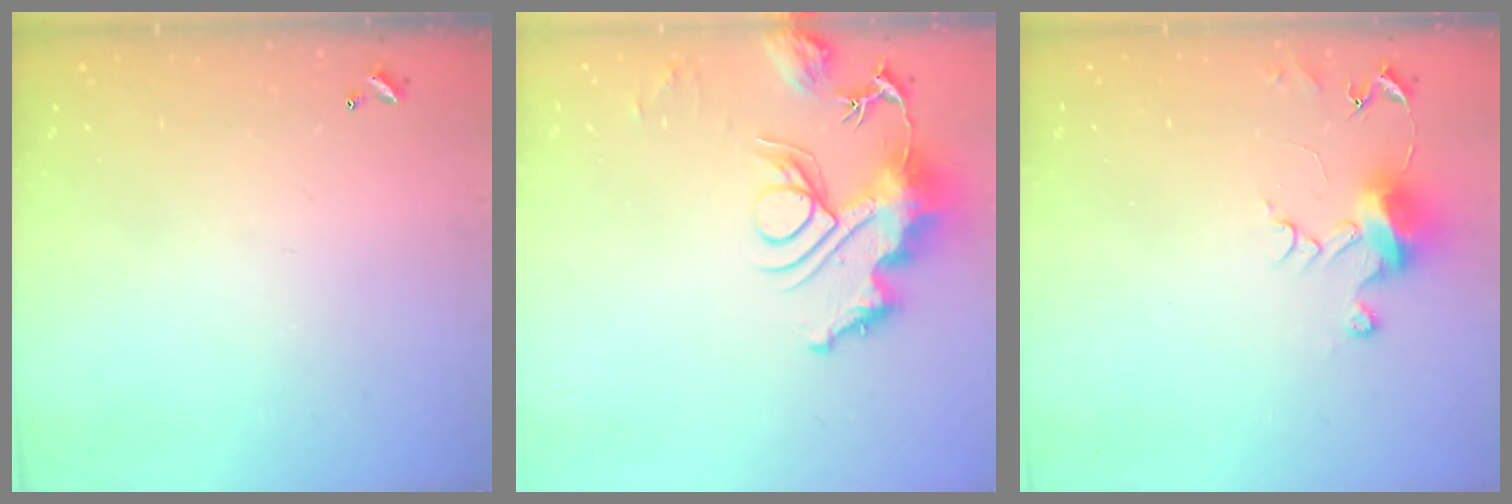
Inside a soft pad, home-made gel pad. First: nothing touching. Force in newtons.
{"total": 13.9, "press": 13.8, "slide": 1.5}
{"total": 7.7, "press": 7.7, "slide": 0.4}